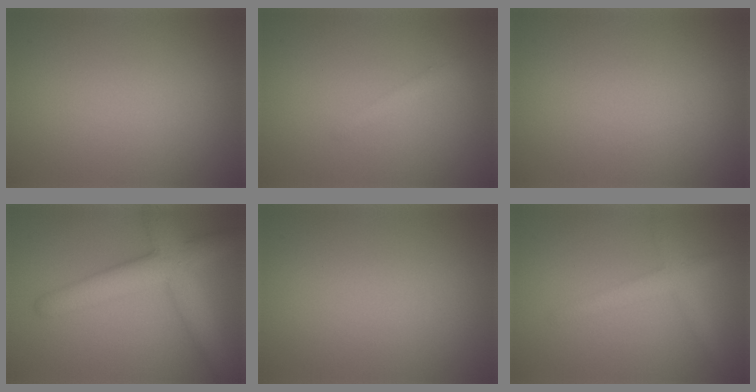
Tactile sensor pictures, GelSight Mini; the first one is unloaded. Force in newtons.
{"total": 1.2, "press": 1.2, "slide": 0.1}
{"total": 0.0}
{"total": 6.8, "press": 6.8, "slide": 0.2}
{"total": 0.0}
{"total": 2.6, "press": 2.6, "slide": 0.2}